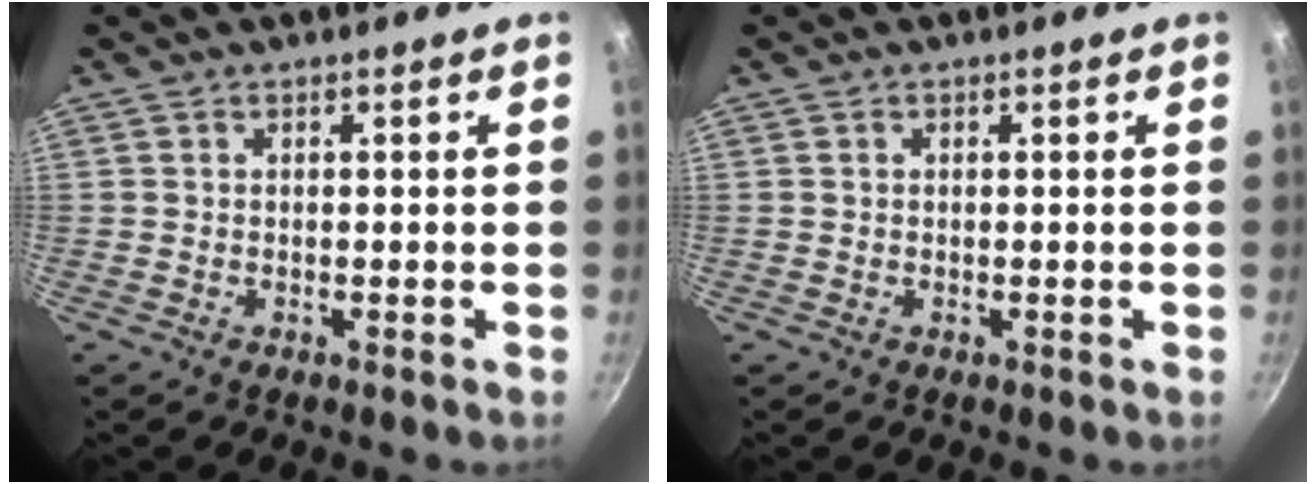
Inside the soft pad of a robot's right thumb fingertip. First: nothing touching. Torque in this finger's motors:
{"motor_torque": [-0.07, -0.16, 0.22, -0.06, -0.01]}